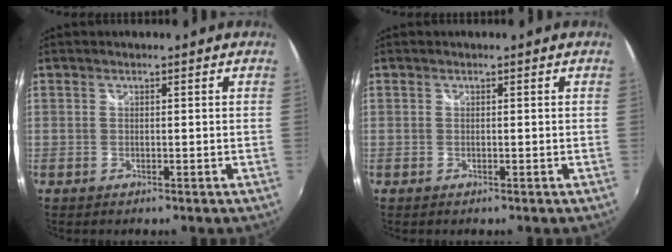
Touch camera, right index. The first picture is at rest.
{"total": 0.0}